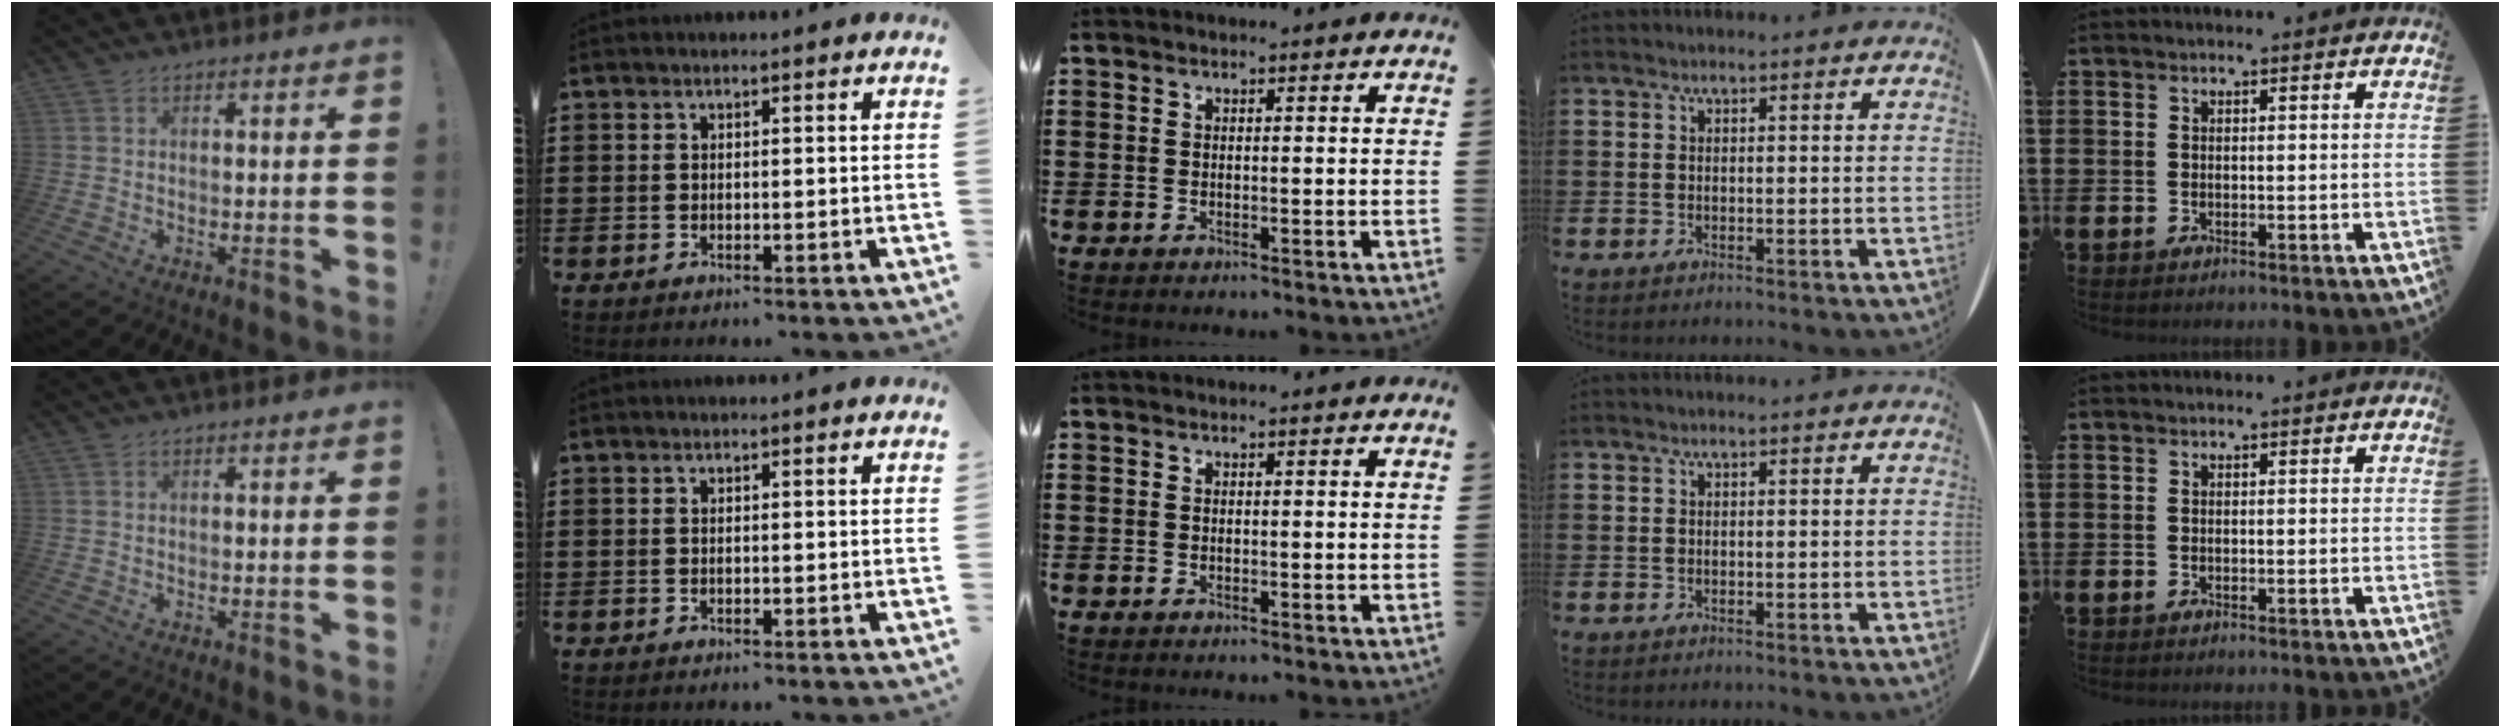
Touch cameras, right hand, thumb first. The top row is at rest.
{}